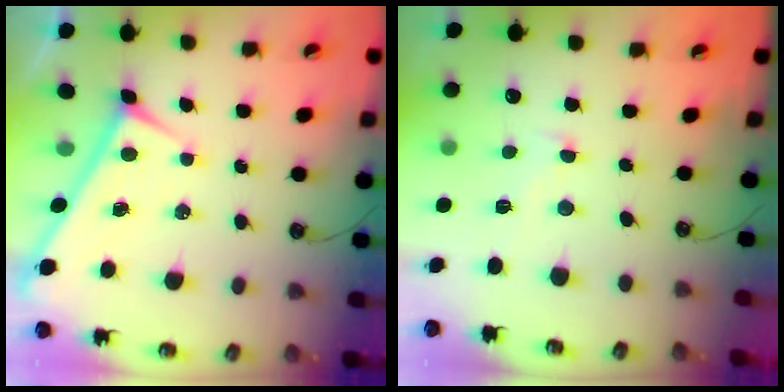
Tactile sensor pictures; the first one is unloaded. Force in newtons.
{"total": 2.1, "press": 2.0, "slide": 0.8}